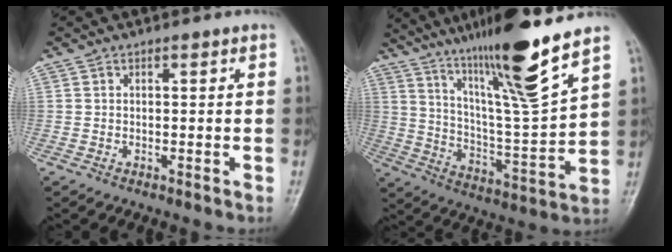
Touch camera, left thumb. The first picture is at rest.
{"total": 19.6, "force": [13.7, 0.3, 14.0], "torque": [-0.219, -0.071, 0.240]}